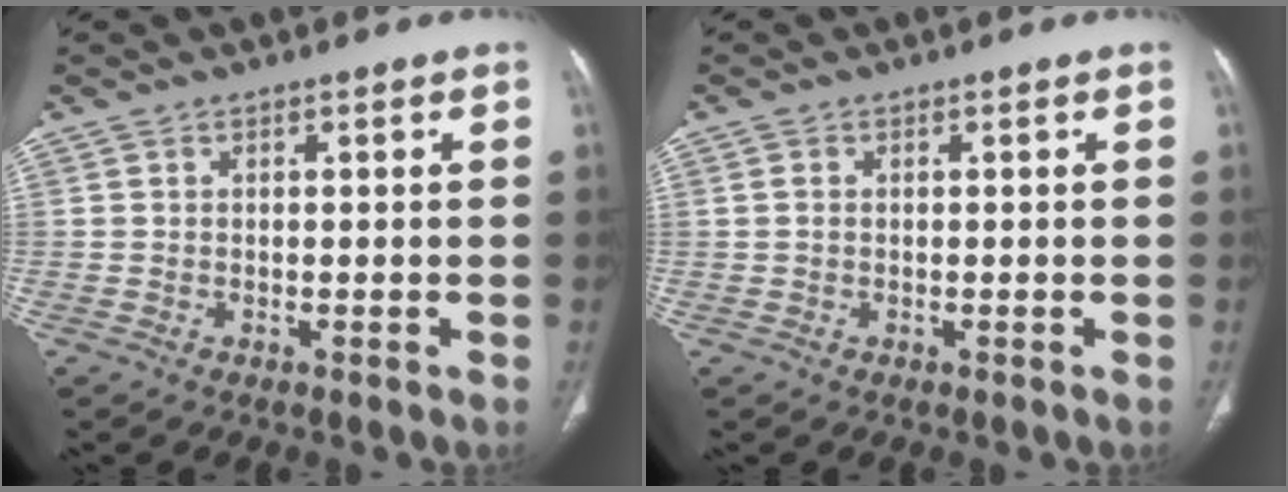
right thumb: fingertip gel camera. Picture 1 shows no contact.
{"total": 0.9, "force": [0.1, 0.6, 0.6], "torque": [-0.016, 0.002, 0.004]}